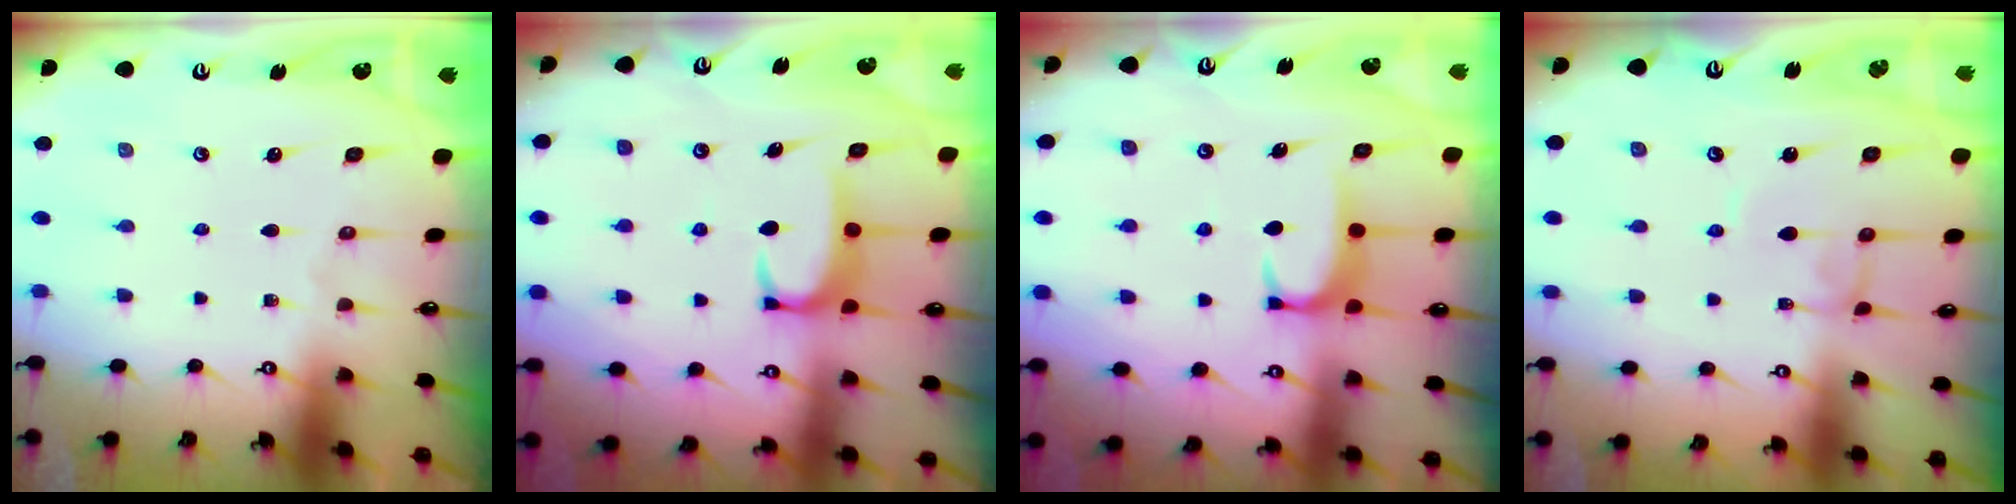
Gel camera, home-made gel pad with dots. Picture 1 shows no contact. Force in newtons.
{"total": 2.9, "press": 2.9, "slide": 0.5}
{"total": 1.7, "press": 1.7, "slide": 0.5}
{"total": 0.5, "press": 0.5, "slide": 0.2}